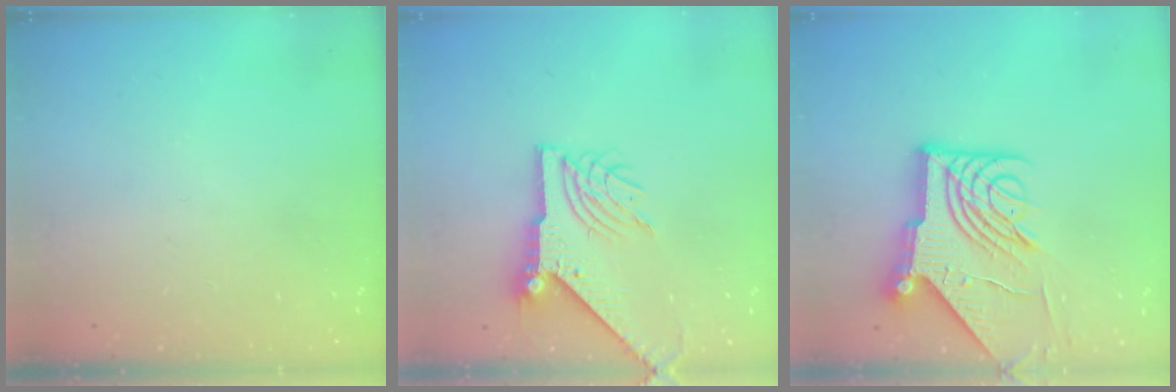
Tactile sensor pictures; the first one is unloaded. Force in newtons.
{"total": 9.2, "press": 9.1, "slide": 1.3}
{"total": 15.2, "press": 15.1, "slide": 1.5}